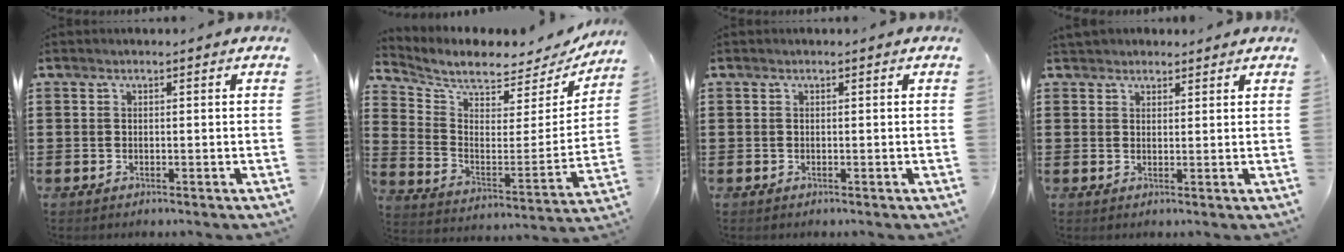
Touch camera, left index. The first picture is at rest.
{"total": 5.3, "force": [5.0, 1.0, 1.4], "torque": [-0.058, -0.051, 0.082]}
{"total": 0.0}
{"total": 2.2, "force": [1.8, 1.2, -0.1], "torque": [-0.005, 0.006, 0.035]}